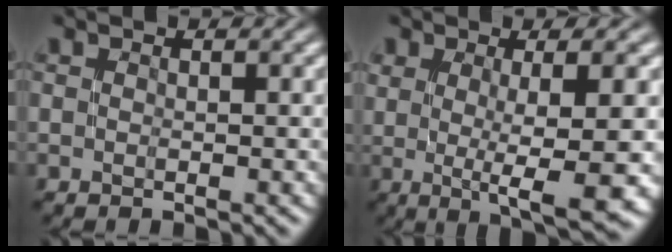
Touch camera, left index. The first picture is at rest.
{"total": 7.0, "force": [-0.3, 1.4, 6.9], "torque": [-0.101, -0.007, -0.001]}